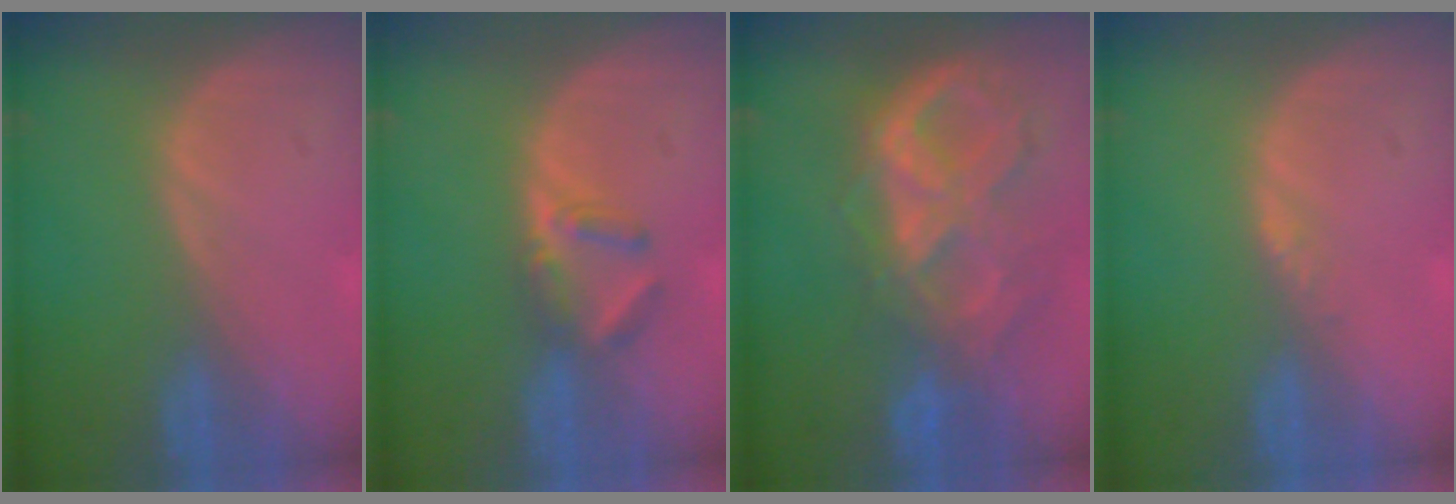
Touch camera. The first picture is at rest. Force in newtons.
{"total": 3.7, "press": 3.6, "slide": 1.0}
{"total": 10.5, "press": 8.8, "slide": 5.7}
{"total": 0.8, "press": 0.8, "slide": 0.1}